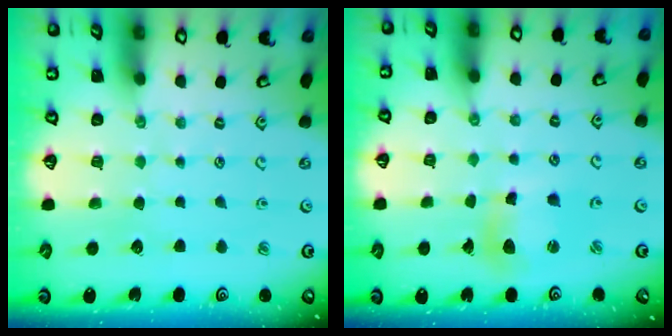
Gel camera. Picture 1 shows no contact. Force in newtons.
{"total": 9.0, "press": 9.0, "slide": 1.0}